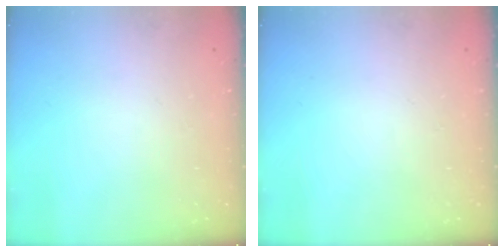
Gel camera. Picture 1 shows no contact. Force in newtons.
{"total": 0.0}